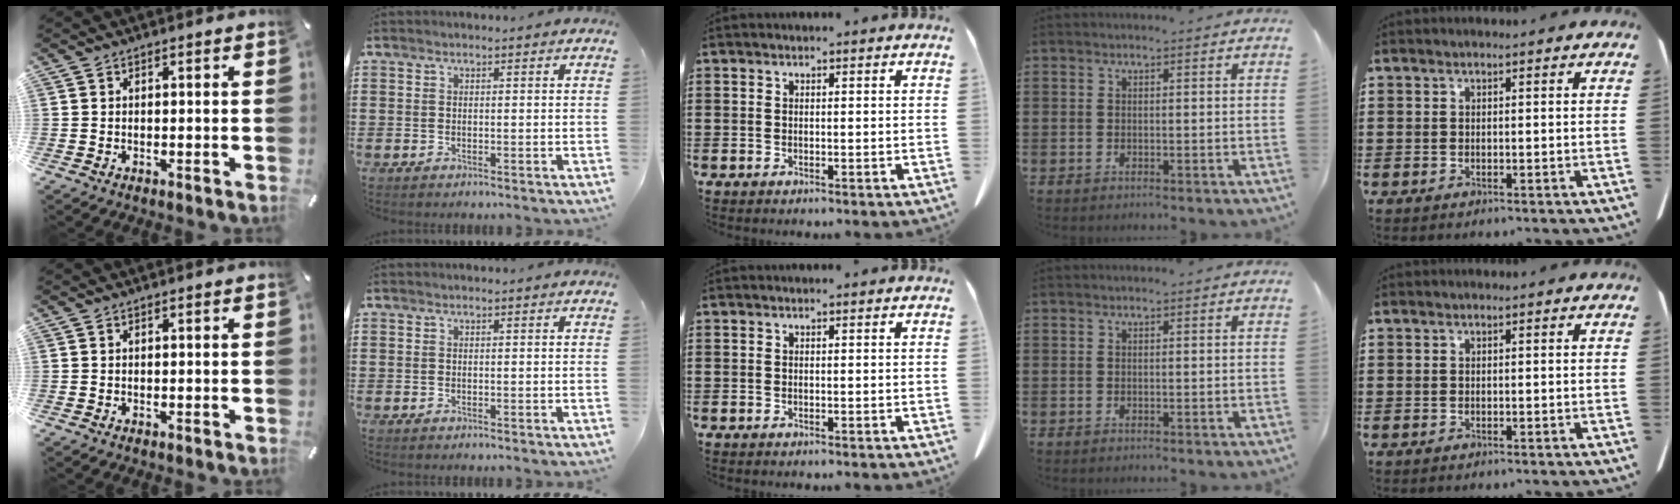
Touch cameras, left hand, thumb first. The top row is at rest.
{}